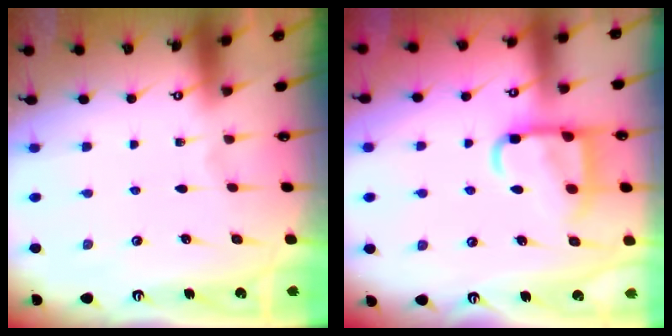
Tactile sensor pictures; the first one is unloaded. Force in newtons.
{"total": 13.1, "press": 13.0, "slide": 1.6}